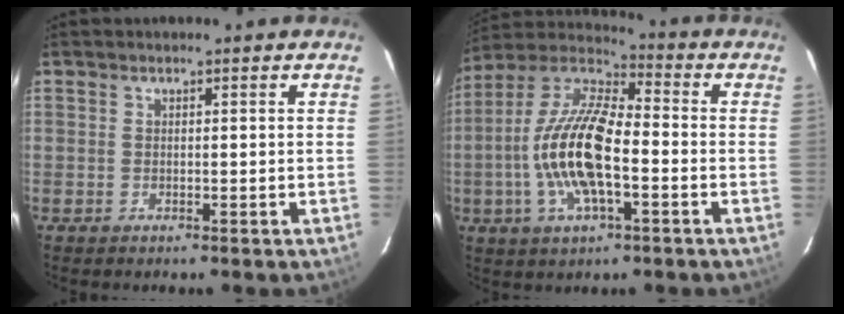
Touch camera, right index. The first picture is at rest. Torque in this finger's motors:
{"motor_torque": [2.14, 0.00, 1.05, 0.21]}